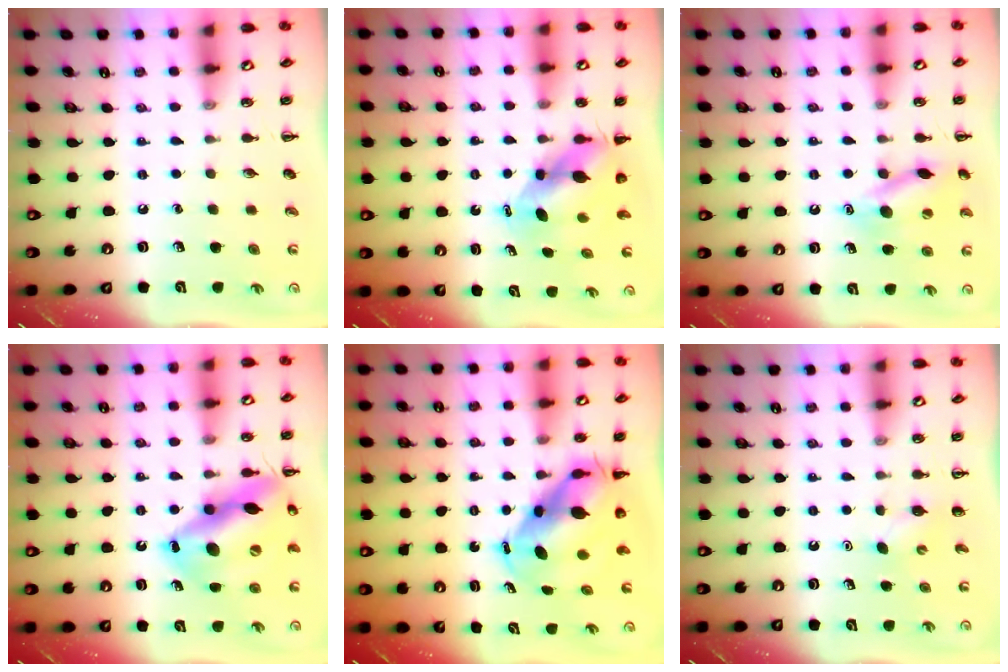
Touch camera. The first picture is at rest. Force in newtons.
{"total": 6.9, "press": 6.8, "slide": 1.1}
{"total": 12.8, "press": 12.6, "slide": 1.7}
{"total": 19.6, "press": 19.5, "slide": 2.3}
{"total": 9.2, "press": 8.9, "slide": 2.2}
{"total": 2.7, "press": 2.6, "slide": 0.7}